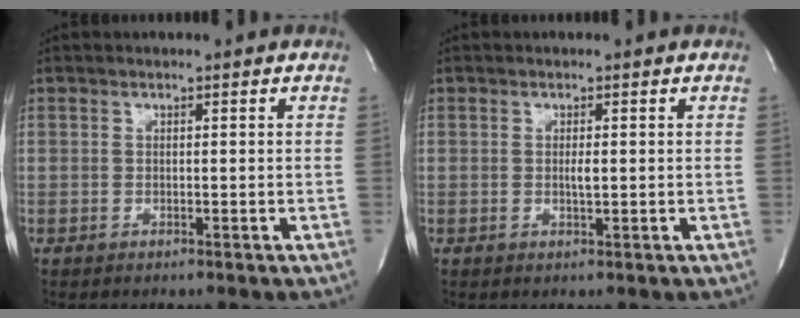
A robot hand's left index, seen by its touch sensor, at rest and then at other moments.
{"total": 1.2, "force": [0.1, 0.2, 1.1], "torque": [-0.023, -0.002, 0.003]}